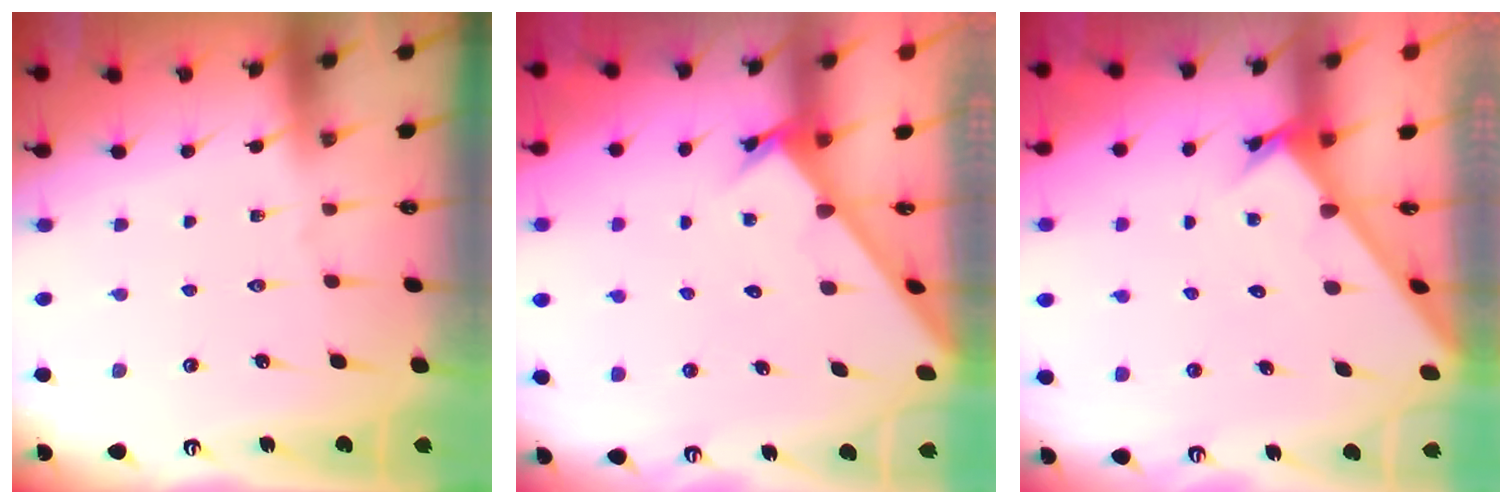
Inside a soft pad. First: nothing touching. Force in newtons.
{"total": 2.4, "press": 2.4, "slide": 0.1}
{"total": 2.6, "press": 2.6, "slide": 0.2}